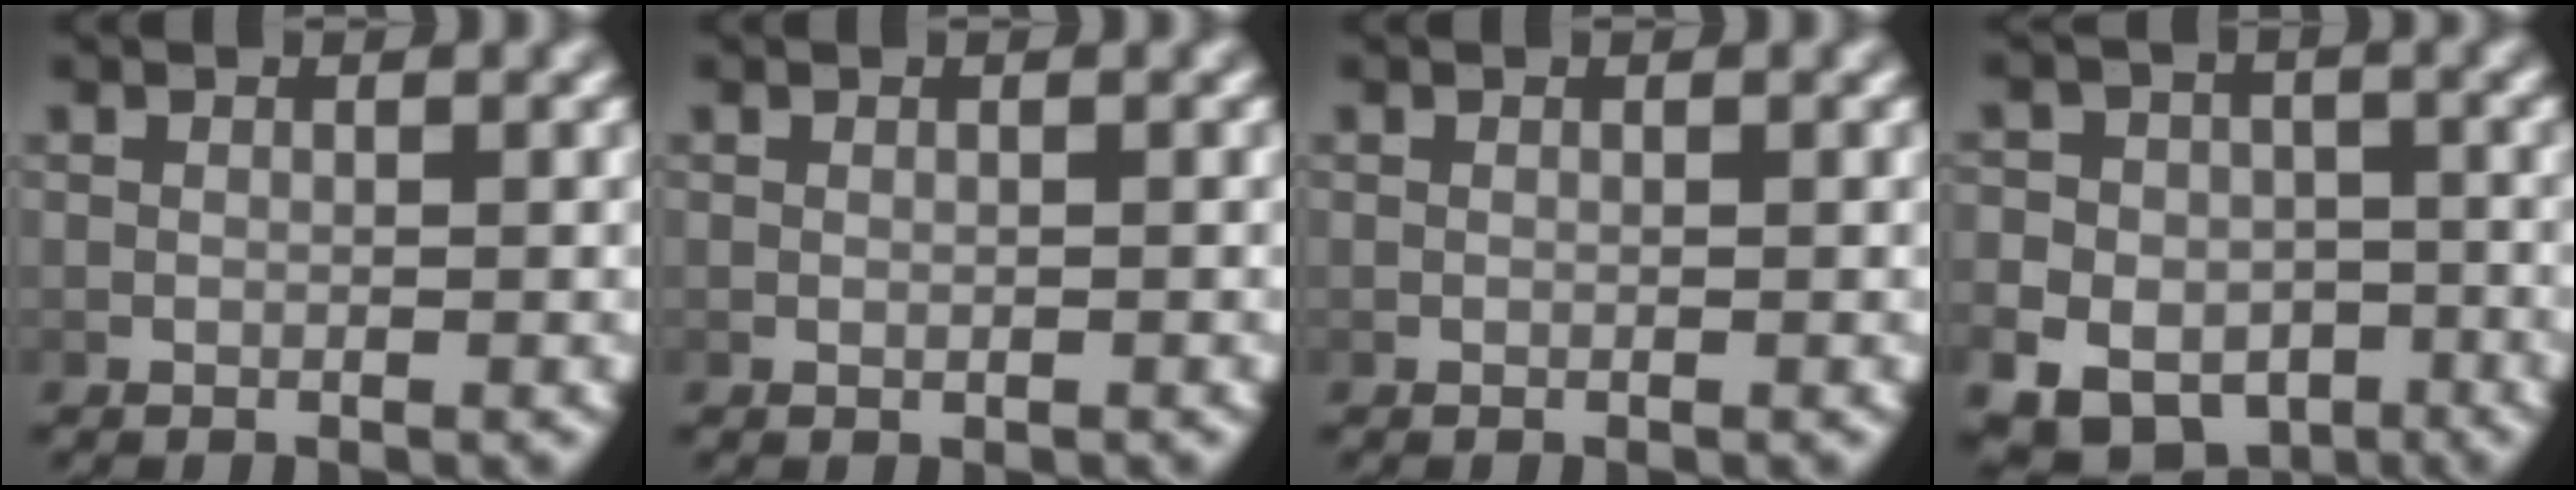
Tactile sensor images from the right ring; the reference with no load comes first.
{"total": 0.0}
{"total": 0.0}
{"total": 10.1, "force": [-5.8, 7.6, 3.1], "torque": [-0.058, -0.046, -0.092]}